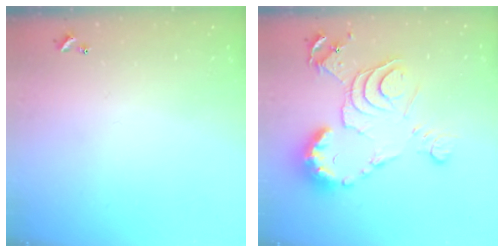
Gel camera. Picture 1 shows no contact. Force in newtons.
{"total": 15.2, "press": 15.1, "slide": 1.6}